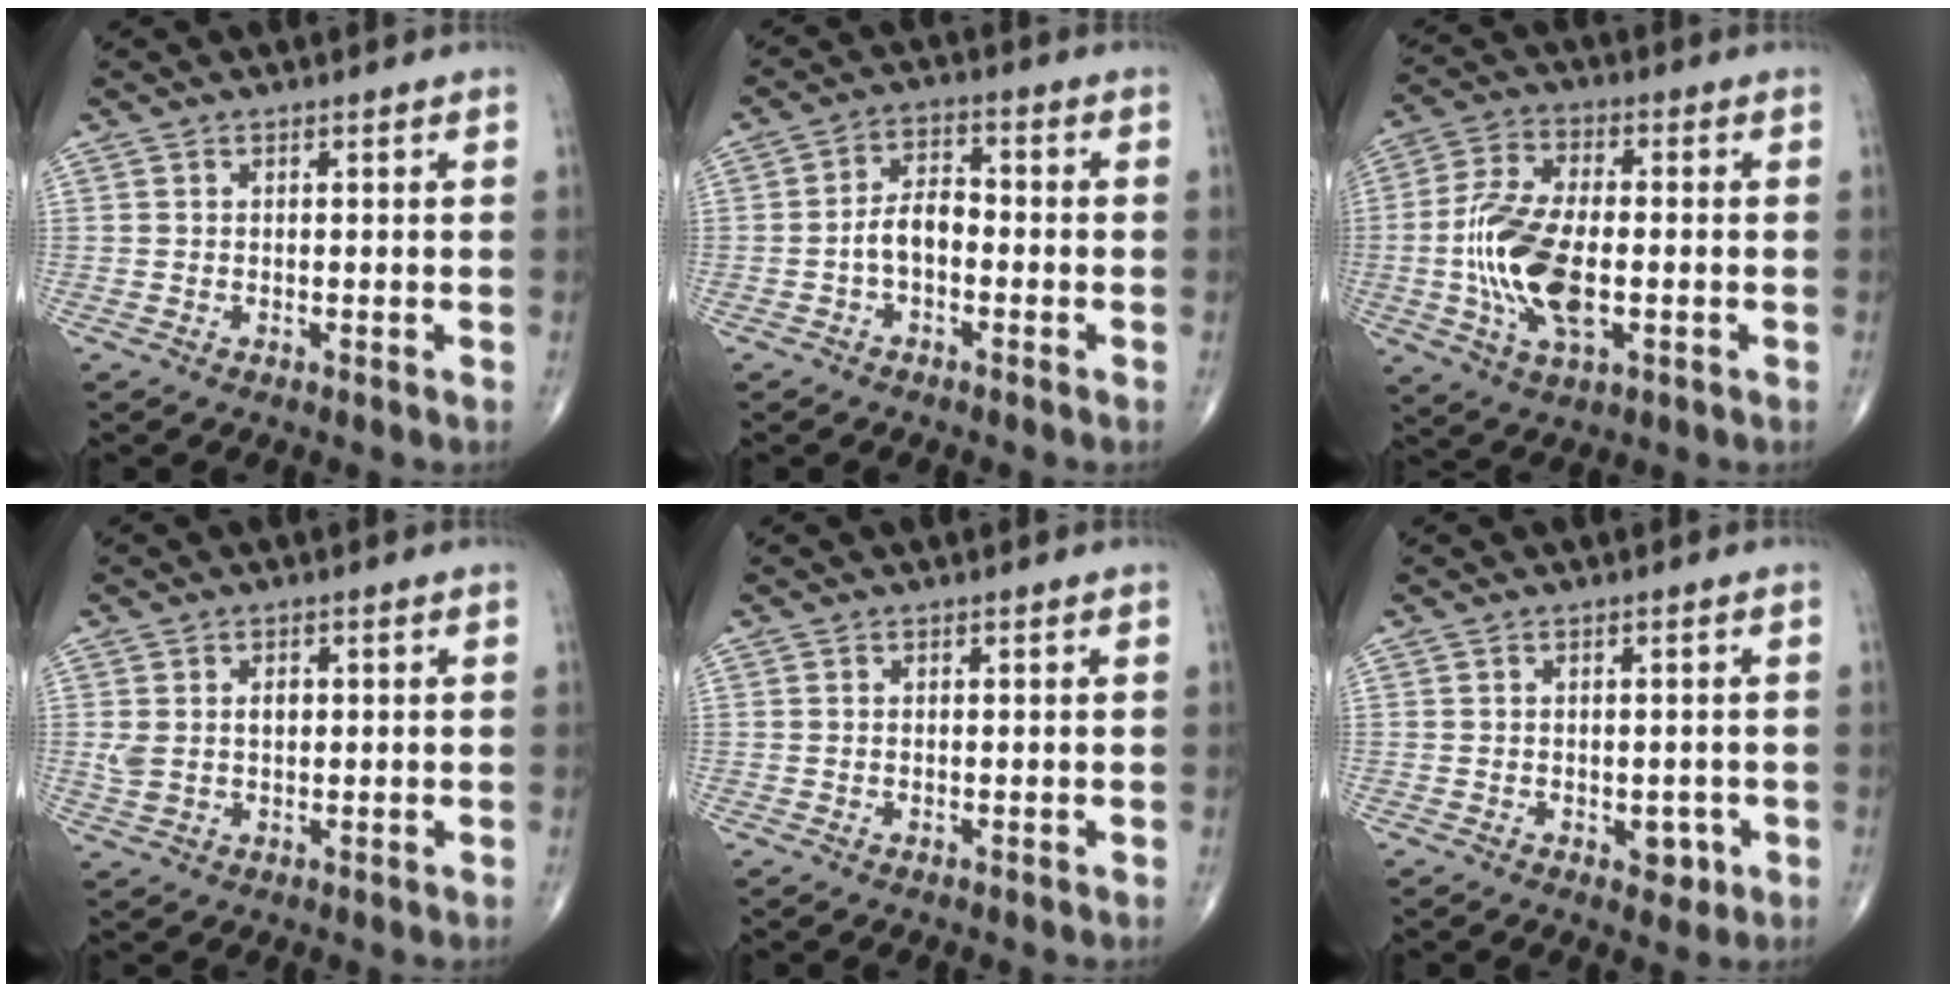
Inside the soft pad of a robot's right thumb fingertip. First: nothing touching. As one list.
[{"total": 5.6, "force": [-1.5, 3.3, 4.2], "torque": [-0.067, 0.028, -0.036]}, {"total": 15.1, "force": [-2.3, 7.3, 13.0], "torque": [-0.267, 0.007, -0.042]}, {"total": 4.5, "force": [0.6, 3.0, 3.3], "torque": [-0.064, 0.007, 0.016]}, {"total": 0.0}, {"total": 3.4, "force": [-1.2, 2.1, 2.4], "torque": [-0.013, 0.005, -0.013]}]